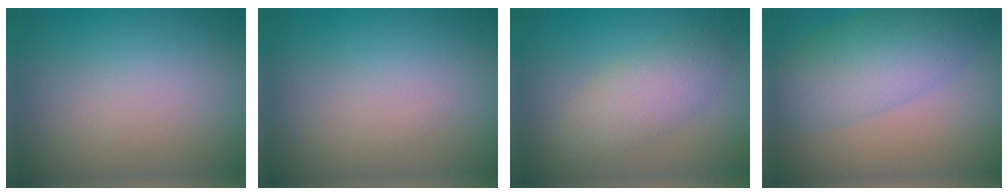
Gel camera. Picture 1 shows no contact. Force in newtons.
{"total": 0.0}
{"total": 3.5, "press": 3.5, "slide": 0.1}
{"total": 5.6, "press": 5.6, "slide": 0.1}